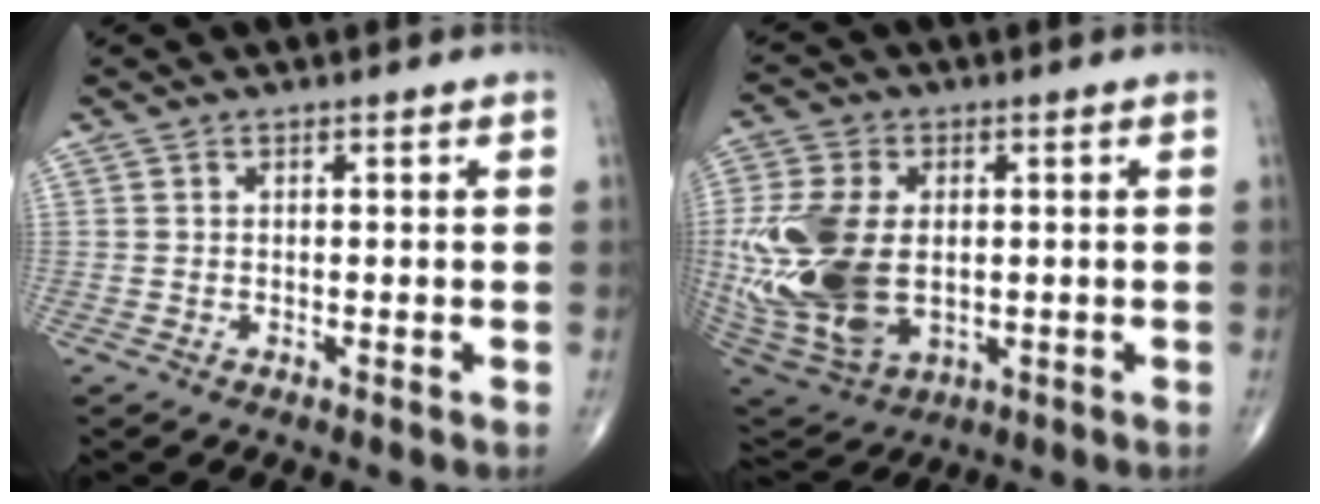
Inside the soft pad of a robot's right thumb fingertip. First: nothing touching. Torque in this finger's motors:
{"motor_torque": [2.48, 2.53, 0.76, -0.62, 0.67]}